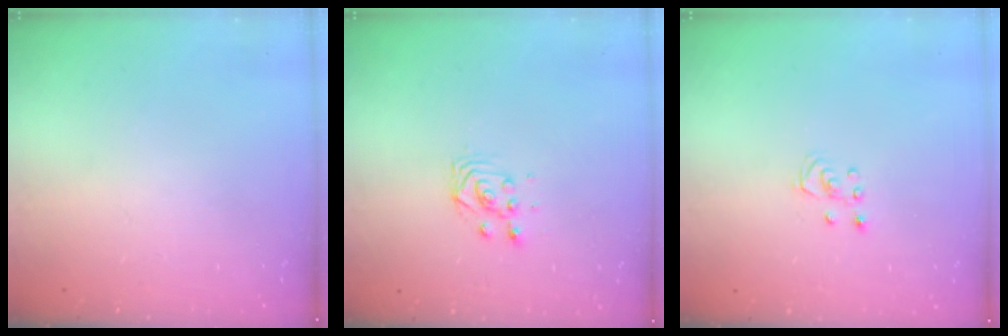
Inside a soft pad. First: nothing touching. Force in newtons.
{"total": 2.9, "press": 2.9, "slide": 0.4}
{"total": 2.5, "press": 2.5, "slide": 0.2}